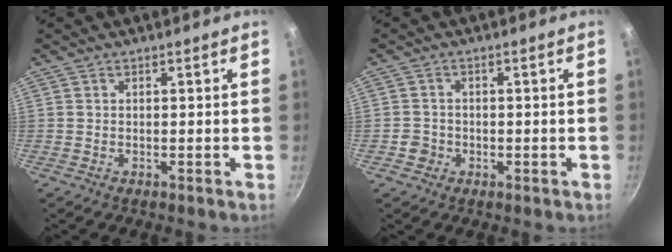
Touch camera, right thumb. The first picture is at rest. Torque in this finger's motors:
{"motor_torque": [0.16, -0.05, 0.40, -0.14, -0.01]}